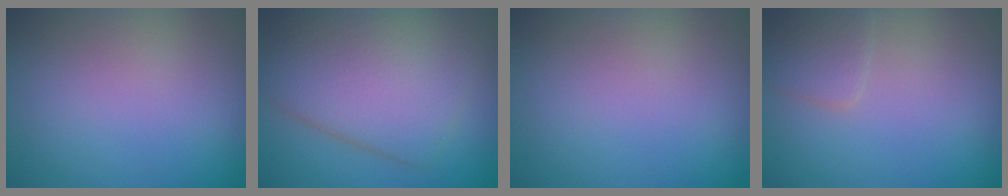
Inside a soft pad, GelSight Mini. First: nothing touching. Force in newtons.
{"total": 8.6, "press": 8.6, "slide": 0.3}
{"total": 0.0}
{"total": 1.9, "press": 1.9, "slide": 0.1}